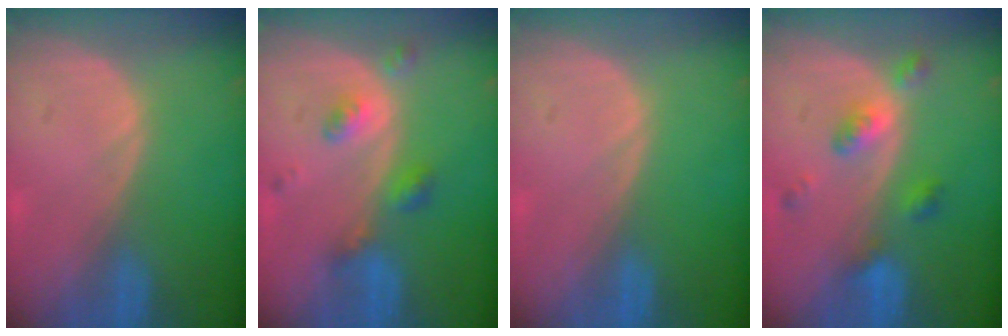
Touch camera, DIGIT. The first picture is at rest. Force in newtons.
{"total": 5.3, "press": 4.5, "slide": 2.6}
{"total": 0.0}
{"total": 5.1, "press": 4.6, "slide": 2.2}